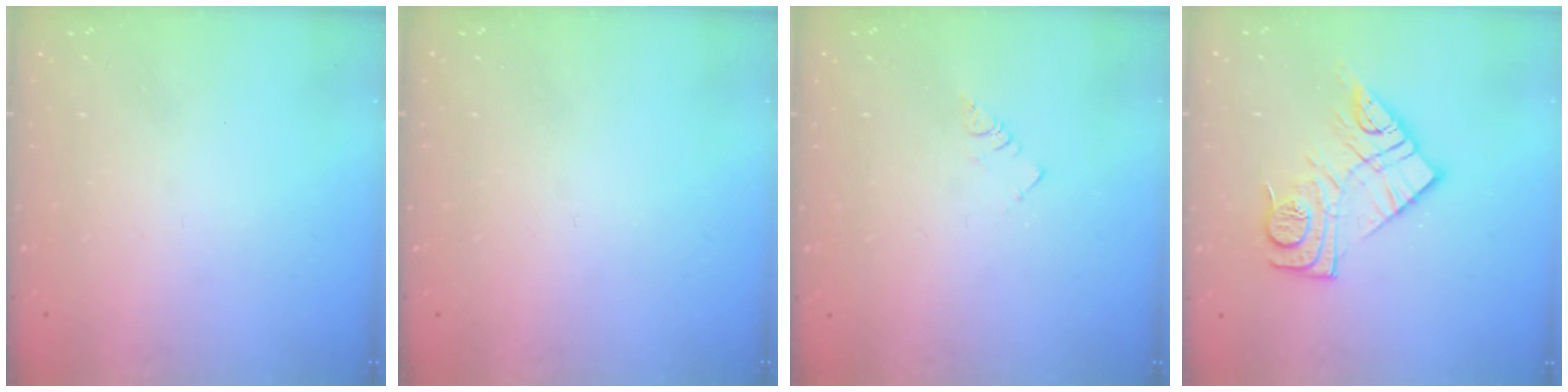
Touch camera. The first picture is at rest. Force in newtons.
{"total": 0.0}
{"total": 2.9, "press": 2.9, "slide": 0.4}
{"total": 14.2, "press": 14.1, "slide": 1.0}